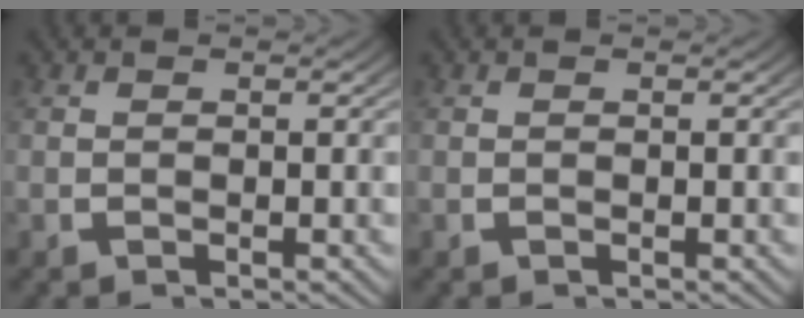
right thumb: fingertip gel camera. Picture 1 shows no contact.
{"total": 0.0}